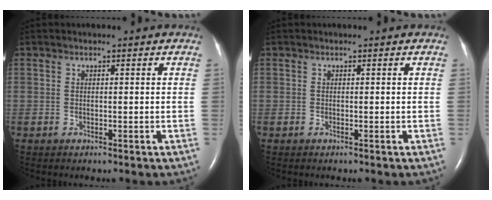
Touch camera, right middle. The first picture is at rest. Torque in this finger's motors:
{"motor_torque": [0.40, -0.40, -0.08, -0.12]}